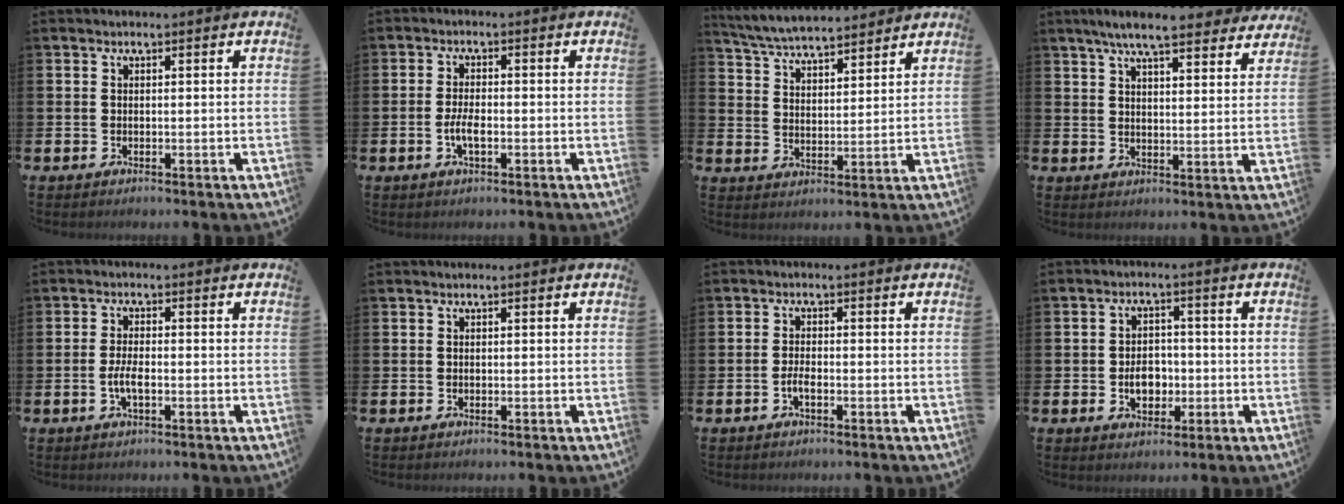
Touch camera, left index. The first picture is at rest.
{"total": 3.0, "force": [-0.8, 1.2, 2.7], "torque": [-0.045, 0.001, -0.016]}
{"total": 5.8, "force": [5.7, 0.6, 0.8], "torque": [-0.040, -0.031, 0.102]}
{"total": 7.2, "force": [6.6, 1.1, 2.8], "torque": [-0.056, -0.032, 0.113]}
{"total": 2.8, "force": [-0.8, 1.0, 2.5], "torque": [-0.042, 0.001, -0.016]}
{"total": 0.0}
{"total": 1.7, "force": [-0.8, 0.6, 1.5], "torque": [-0.033, 0.003, -0.014]}
{"total": 4.3, "force": [-0.9, 3.2, 2.8], "torque": [-0.029, -0.004, -0.025]}